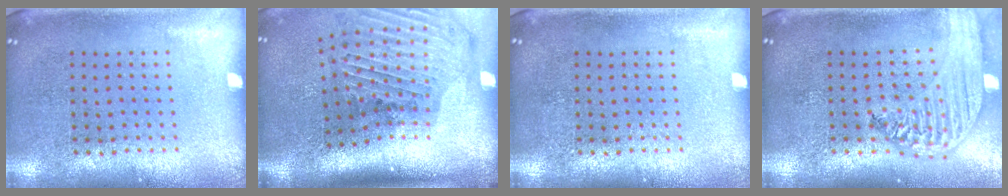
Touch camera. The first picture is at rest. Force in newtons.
{"total": 2.9, "press": 2.1, "slide": 1.9}
{"total": 0.0}
{"total": 2.8, "press": 2.2, "slide": 1.6}